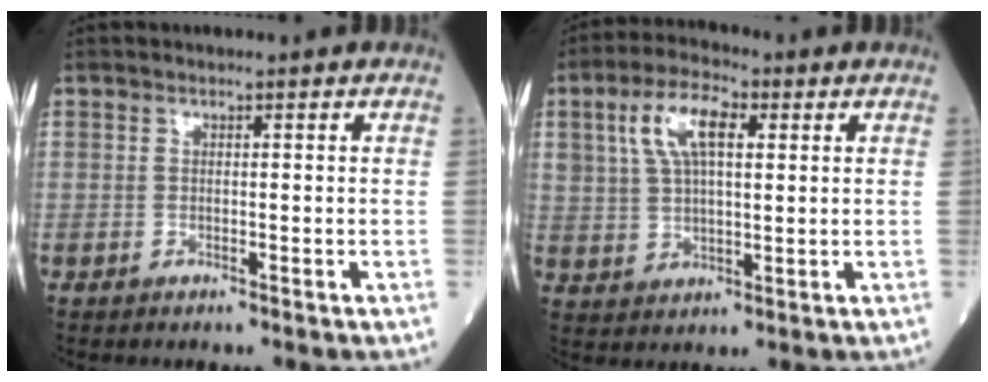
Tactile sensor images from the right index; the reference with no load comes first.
{"total": 8.9, "force": [3.1, 3.7, 7.4], "torque": [-0.150, 0.019, 0.060]}